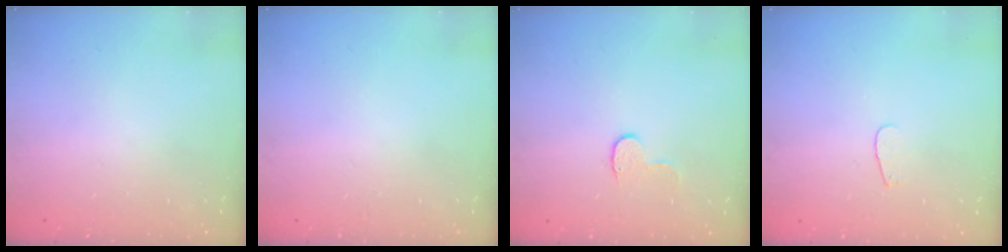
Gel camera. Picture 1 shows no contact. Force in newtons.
{"total": 0.0}
{"total": 4.6, "press": 4.6, "slide": 0.5}
{"total": 2.8, "press": 2.8, "slide": 0.2}